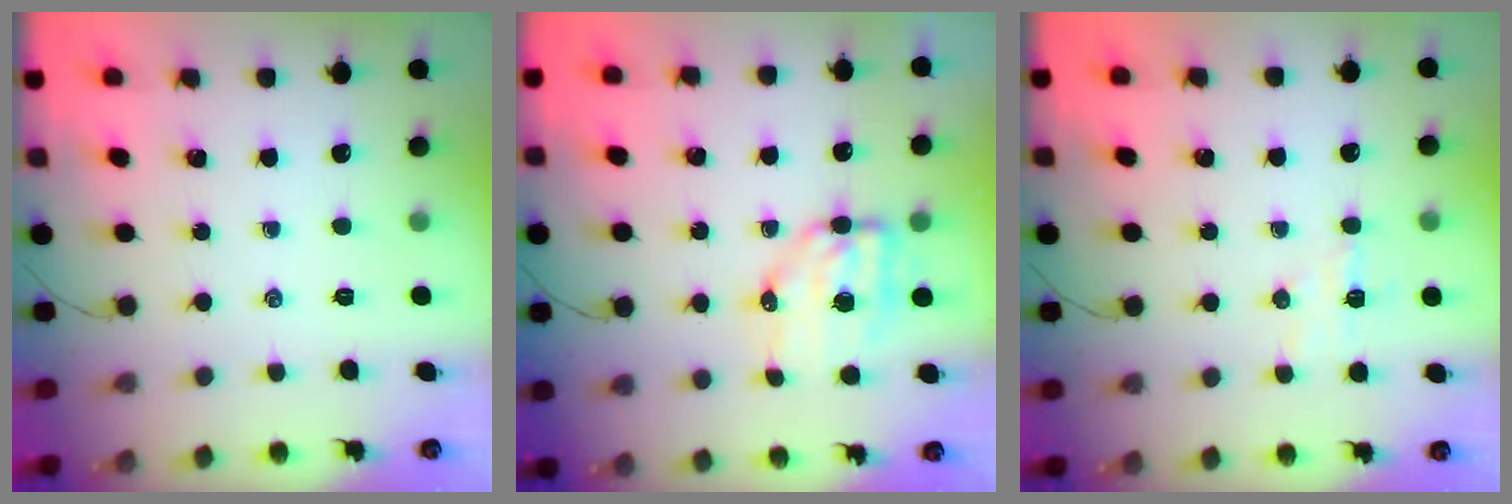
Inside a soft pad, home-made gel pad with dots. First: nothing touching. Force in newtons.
{"total": 6.8, "press": 6.6, "slide": 1.4}
{"total": 6.0, "press": 5.9, "slide": 1.3}